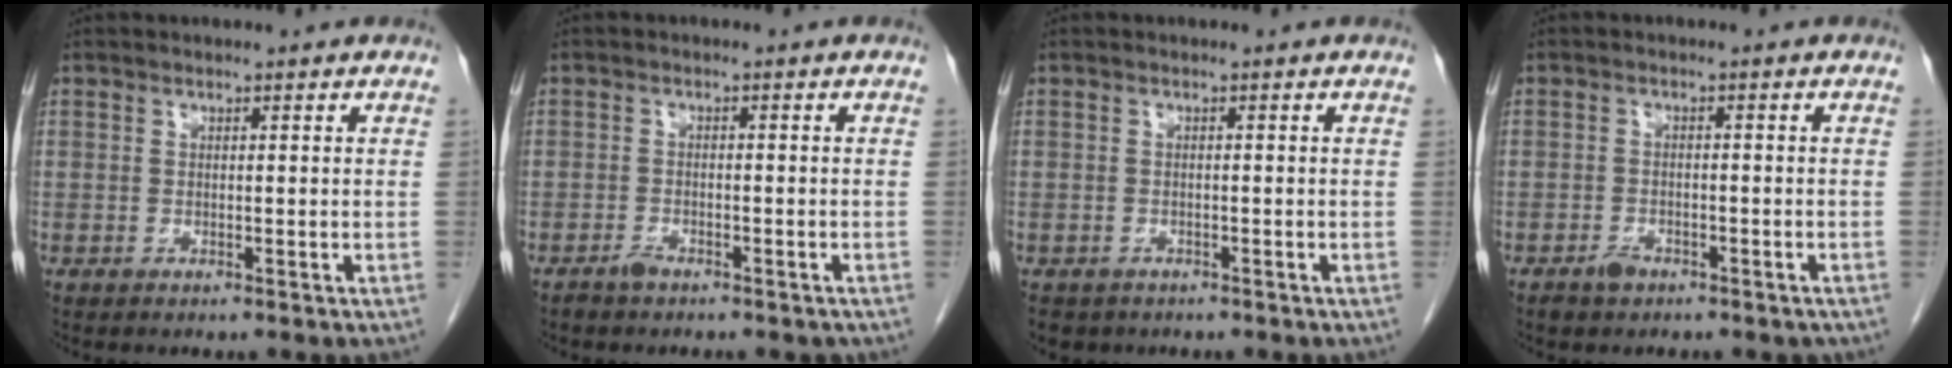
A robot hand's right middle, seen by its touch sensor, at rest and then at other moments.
{"total": 2.6, "force": [-2.2, 1.0, 0.9], "torque": [-0.016, 0.000, -0.030]}
{"total": 3.3, "force": [-2.5, 2.1, 0.7], "torque": [-0.014, -0.001, -0.033]}
{"total": 3.1, "force": [-2.3, 1.8, 1.1], "torque": [-0.018, 0.004, -0.027]}